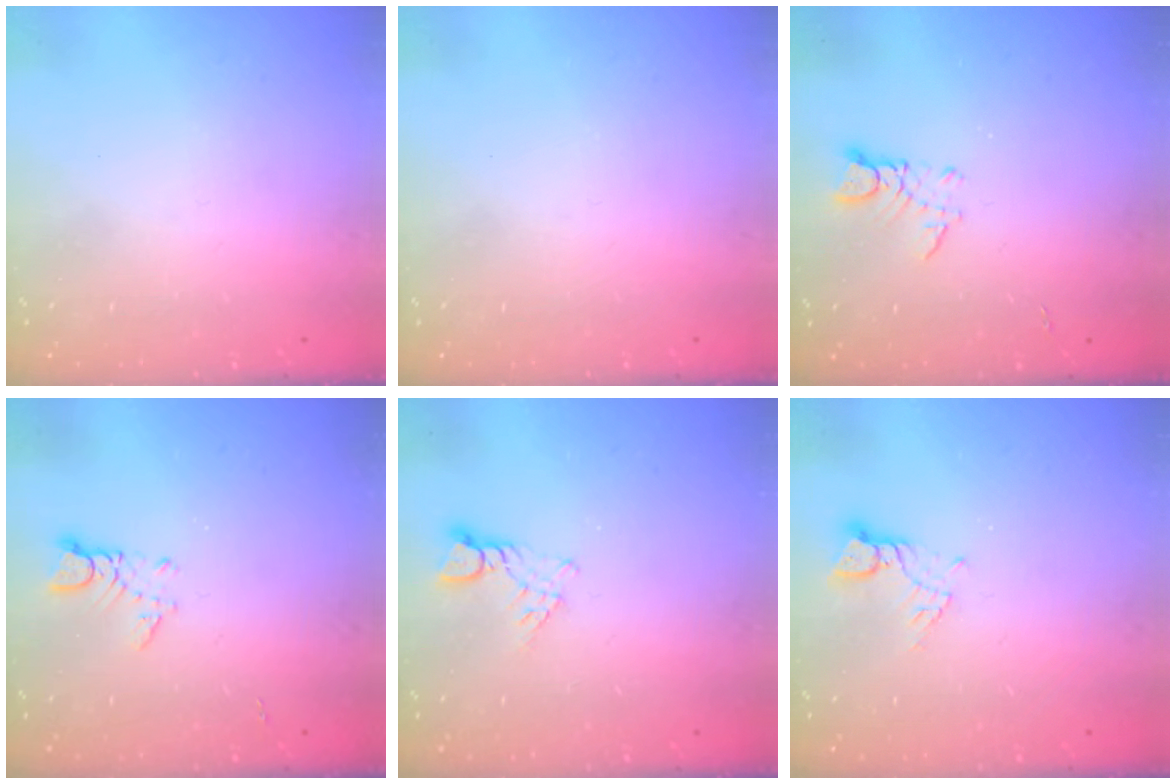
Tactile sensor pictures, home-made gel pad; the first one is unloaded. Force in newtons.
{"total": 0.0}
{"total": 3.2, "press": 3.2, "slide": 0.3}
{"total": 2.8, "press": 2.8, "slide": 0.2}
{"total": 3.4, "press": 3.4, "slide": 0.3}
{"total": 2.6, "press": 2.6, "slide": 0.3}